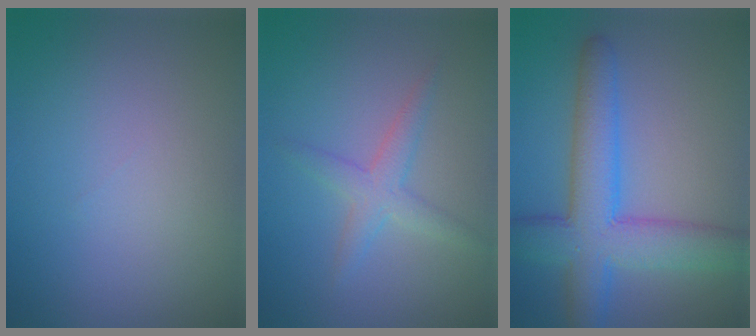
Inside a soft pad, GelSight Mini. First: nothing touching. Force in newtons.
{"total": 2.4, "press": 2.4, "slide": 0.0}
{"total": 7.7, "press": 7.7, "slide": 0.2}